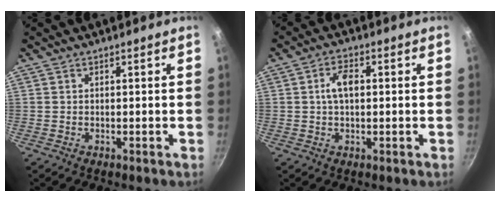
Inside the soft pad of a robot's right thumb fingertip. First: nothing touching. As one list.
[{"total": 4.8, "force": [0.6, 2.7, 3.9], "torque": [-0.063, 0.012, 0.006]}]